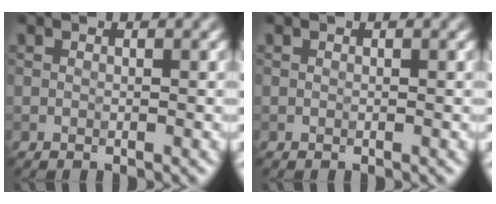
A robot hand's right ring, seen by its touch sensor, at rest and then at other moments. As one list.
[{"total": 0.0}]